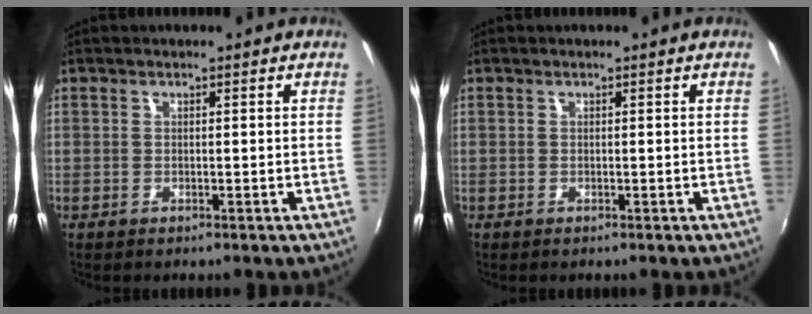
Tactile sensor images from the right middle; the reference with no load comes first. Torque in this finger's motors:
{"motor_torque": [-0.01, 0.00, 0.00, 0.00]}